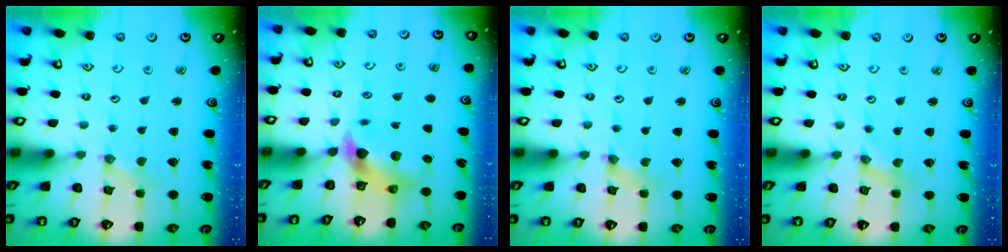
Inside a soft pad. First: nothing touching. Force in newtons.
{"total": 7.1, "press": 7.0, "slide": 0.8}
{"total": 0.0}
{"total": 0.0}